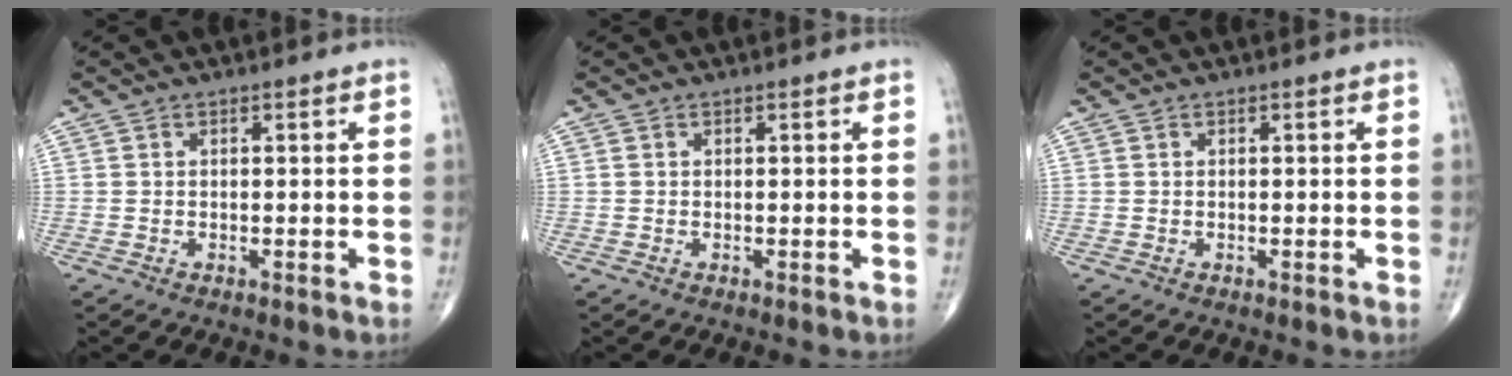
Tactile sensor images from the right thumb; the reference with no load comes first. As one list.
[{"total": 0.0}, {"total": 0.0}]